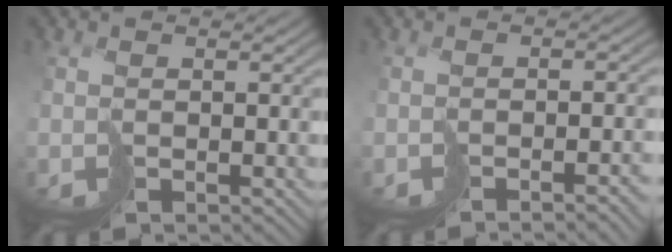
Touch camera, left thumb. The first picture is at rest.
{"total": 3.4, "force": [-2.9, 0.2, 1.7], "torque": [-0.015, -0.002, -0.043]}